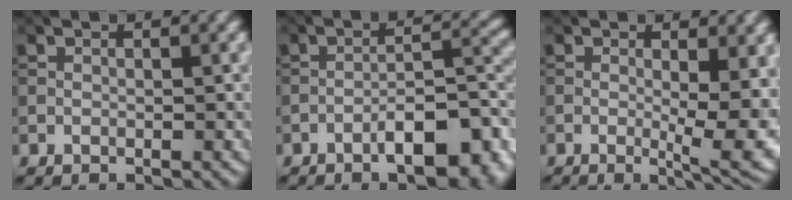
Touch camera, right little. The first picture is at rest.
{"total": 8.0, "force": [-4.4, 2.5, 6.2], "torque": [-0.081, 0.009, -0.065]}
{"total": 7.1, "force": [-0.4, 2.1, 6.7], "torque": [-0.089, -0.014, -0.003]}